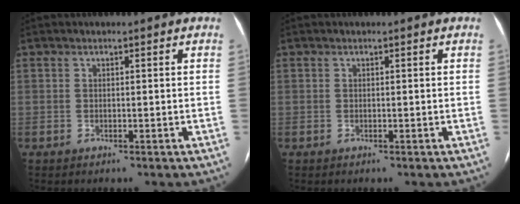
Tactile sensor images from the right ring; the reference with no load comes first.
{"total": 0.0}